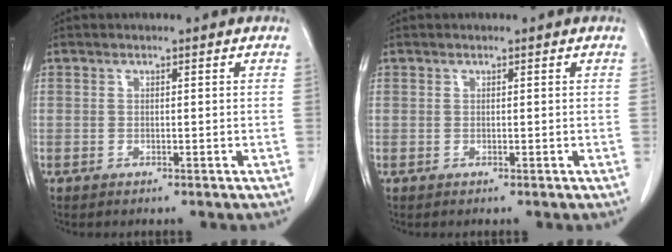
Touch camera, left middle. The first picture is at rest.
{"total": 0.0}